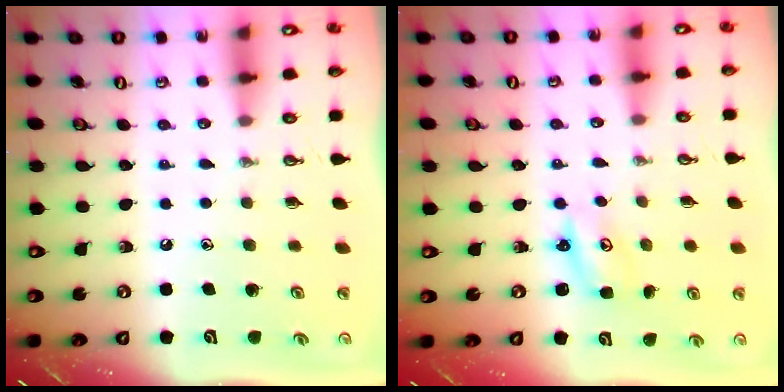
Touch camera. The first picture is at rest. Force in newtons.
{"total": 2.6, "press": 2.6, "slide": 0.2}